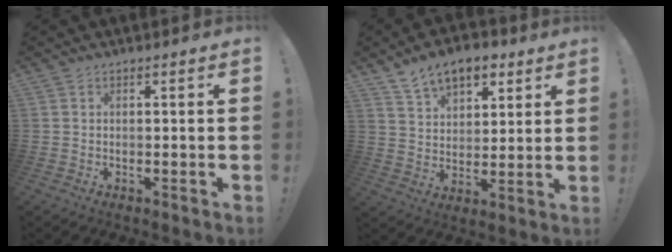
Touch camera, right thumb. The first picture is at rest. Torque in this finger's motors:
{"motor_torque": [0.12, 0.14, 0.18, 0.13, 0.00]}